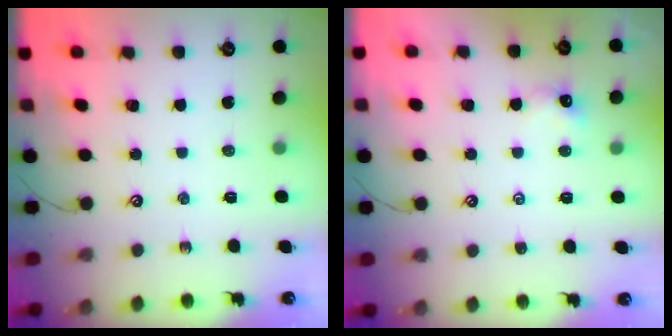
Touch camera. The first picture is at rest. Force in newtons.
{"total": 0.6, "press": 0.4, "slide": 0.4}